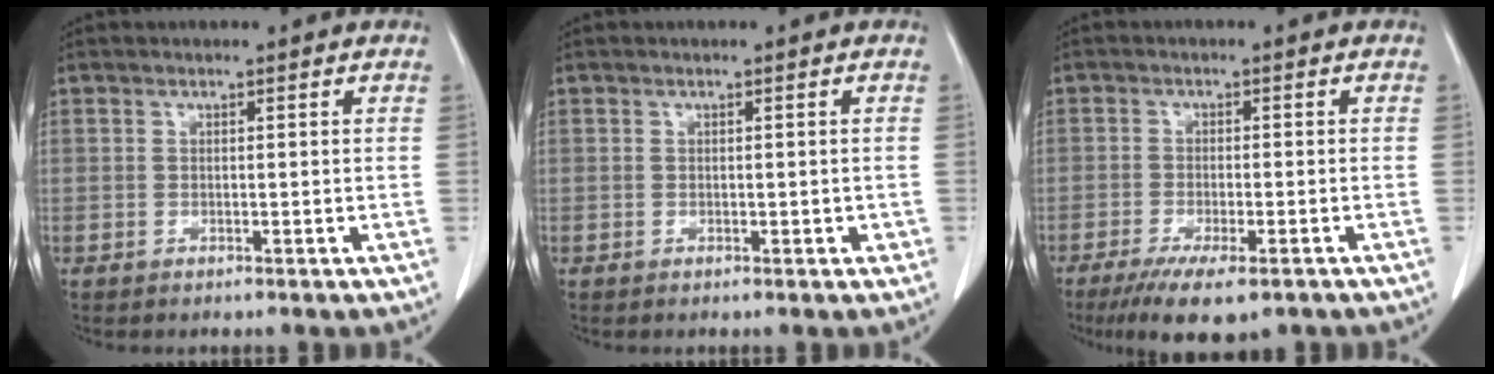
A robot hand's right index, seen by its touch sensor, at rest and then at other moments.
{"total": 1.0, "force": [-0.3, 0.6, 0.7], "torque": [-0.006, 0.001, -0.004]}
{"total": 9.3, "force": [-6.5, 2.1, 6.4], "torque": [-0.096, -0.019, -0.098]}